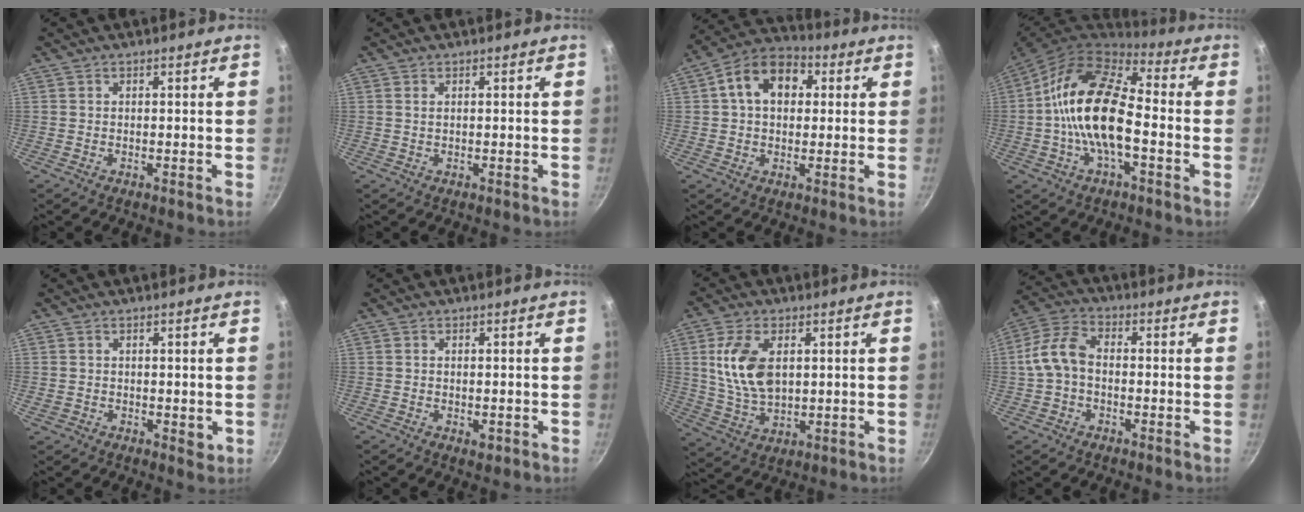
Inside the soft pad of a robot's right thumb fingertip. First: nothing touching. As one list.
[{"total": 0.7, "force": [0.3, 0.4, 0.5], "torque": [-0.010, 0.001, 0.005]}, {"total": 12.1, "force": [2.8, 8.6, 8.0], "torque": [-0.102, 0.021, 0.026]}, {"total": 18.0, "force": [-2.0, 8.9, 15.6], "torque": [-0.269, 0.040, -0.056]}, {"total": 2.8, "force": [0.1, 2.2, 1.7], "torque": [-0.023, -0.003, 0.003]}, {"total": 1.7, "force": [-0.3, 1.1, 1.2], "torque": [-0.016, -0.004, -0.004]}, {"total": 11.8, "force": [2.6, 6.9, 9.2], "torque": [-0.167, -0.016, 0.057]}, {"total": 8.0, "force": [-0.8, 5.3, 5.9], "torque": [-0.112, 0.031, -0.028]}]